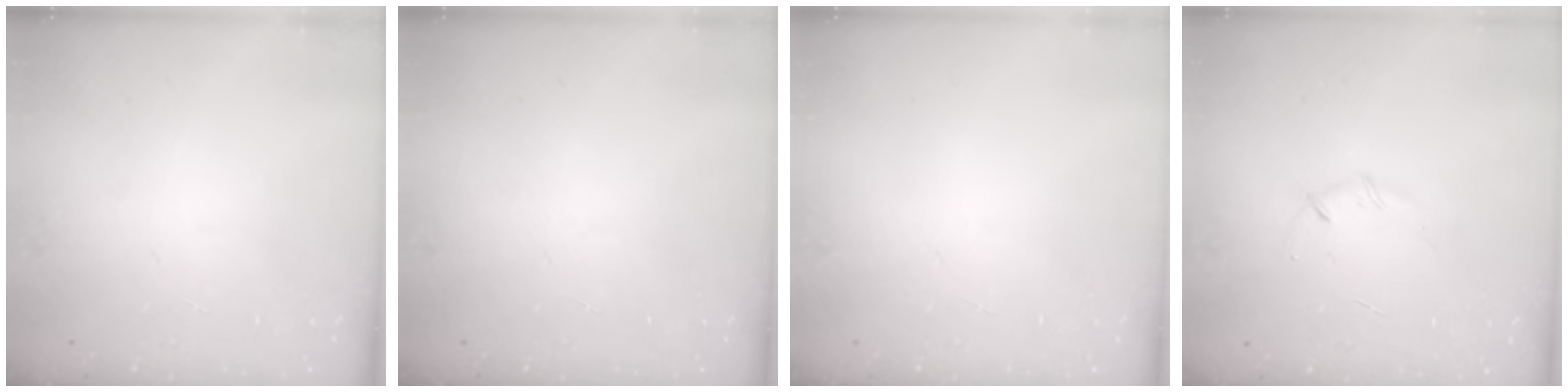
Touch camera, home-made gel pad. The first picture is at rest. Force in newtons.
{"total": 0.0}
{"total": 0.0}
{"total": 3.7, "press": 3.6, "slide": 1.1}